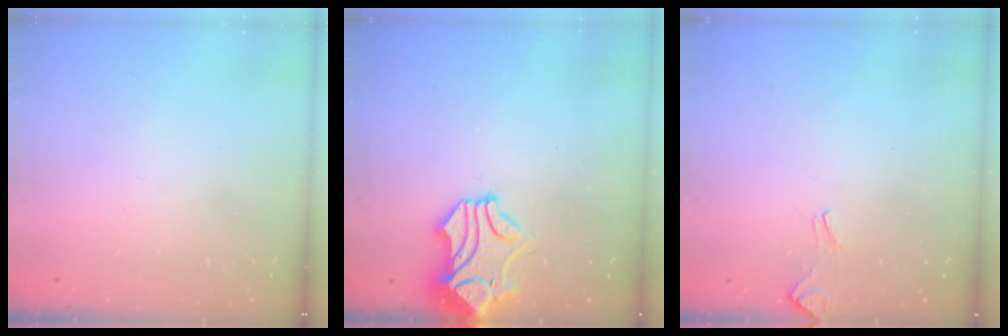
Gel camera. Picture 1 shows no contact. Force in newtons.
{"total": 1.5, "press": 0.8, "slide": 1.3}
{"total": 3.8, "press": 3.7, "slide": 0.6}